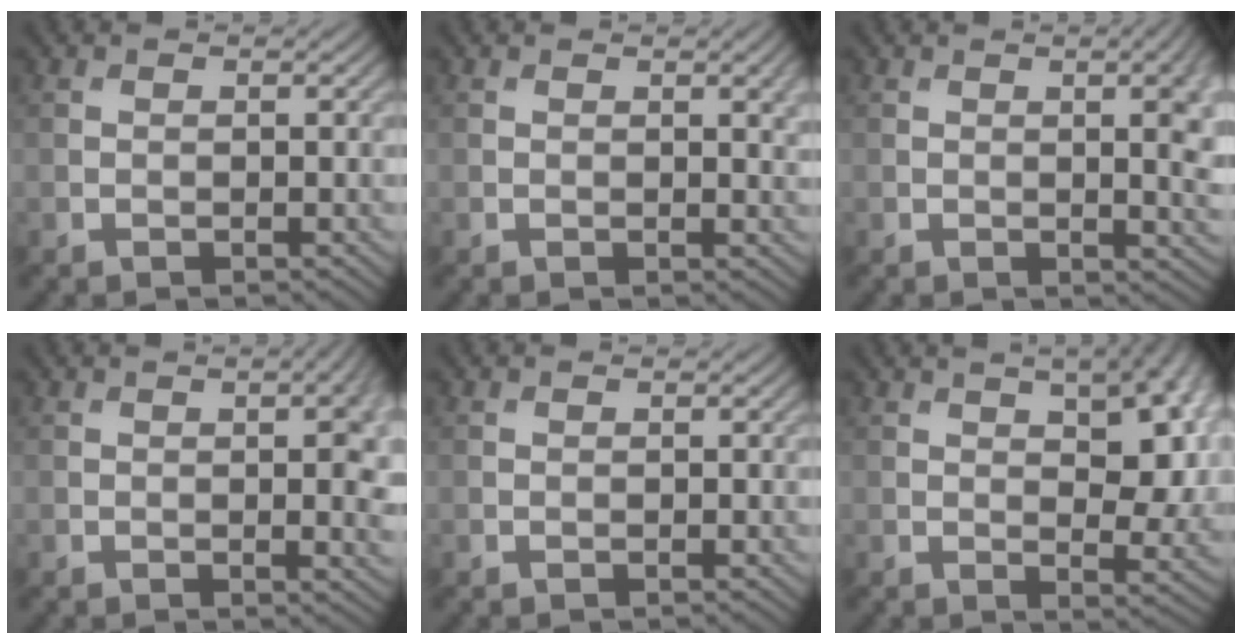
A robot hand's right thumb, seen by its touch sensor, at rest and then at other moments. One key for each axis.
{"total": 1.7, "fx": 0.7, "fy": 0.4, "fz": 1.5, "tx": -0.017, "ty": -0.002, "tz": 0.011}
{"total": 6.6, "fx": 0.7, "fy": 2.2, "fz": 6.2, "tx": -0.072, "ty": 0.001, "tz": 0.014}
{"total": 5.7, "fx": 0.3, "fy": 1.9, "fz": 5.3, "tx": -0.069, "ty": -0.004, "tz": 0.012}
{"total": 0.0}
{"total": 12.3, "fx": 3.2, "fy": 6.2, "fz": 10.1, "tx": -0.128, "ty": 0.014, "tz": 0.046}